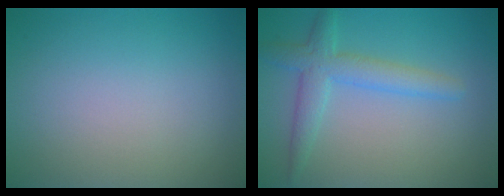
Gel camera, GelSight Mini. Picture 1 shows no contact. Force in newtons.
{"total": 3.4, "press": 3.4, "slide": 0.1}